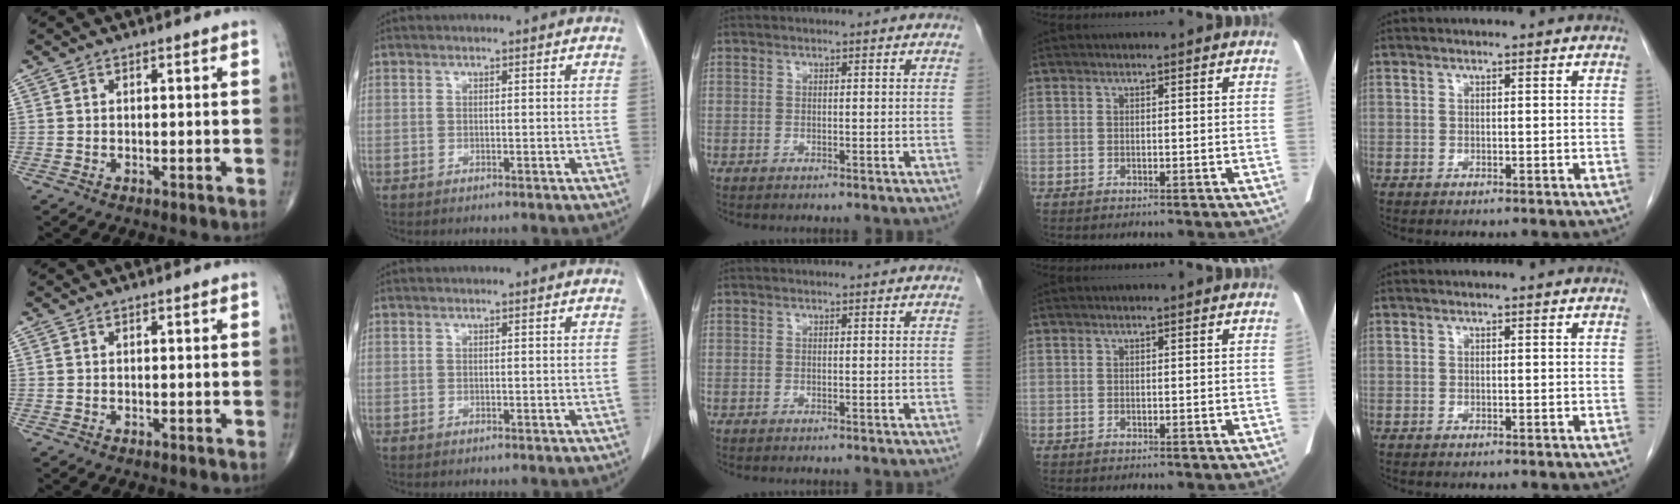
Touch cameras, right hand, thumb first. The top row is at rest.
{}